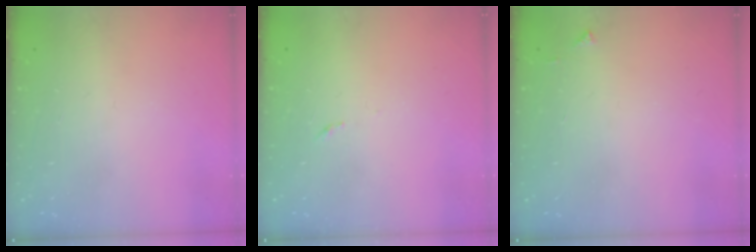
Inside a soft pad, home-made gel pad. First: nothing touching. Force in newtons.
{"total": 2.6, "press": 2.6, "slide": 0.4}
{"total": 3.8, "press": 3.7, "slide": 0.6}